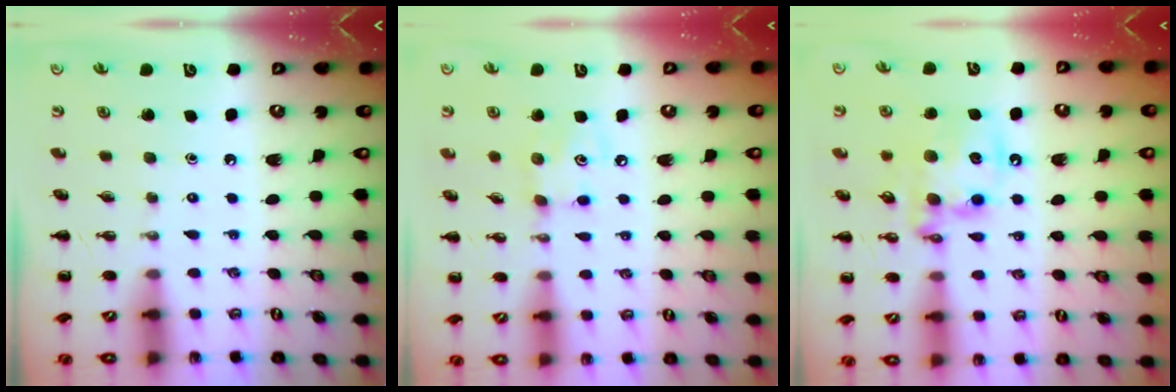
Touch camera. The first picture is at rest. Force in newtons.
{"total": 4.6, "press": 4.6, "slide": 0.5}
{"total": 13.0, "press": 12.6, "slide": 3.0}